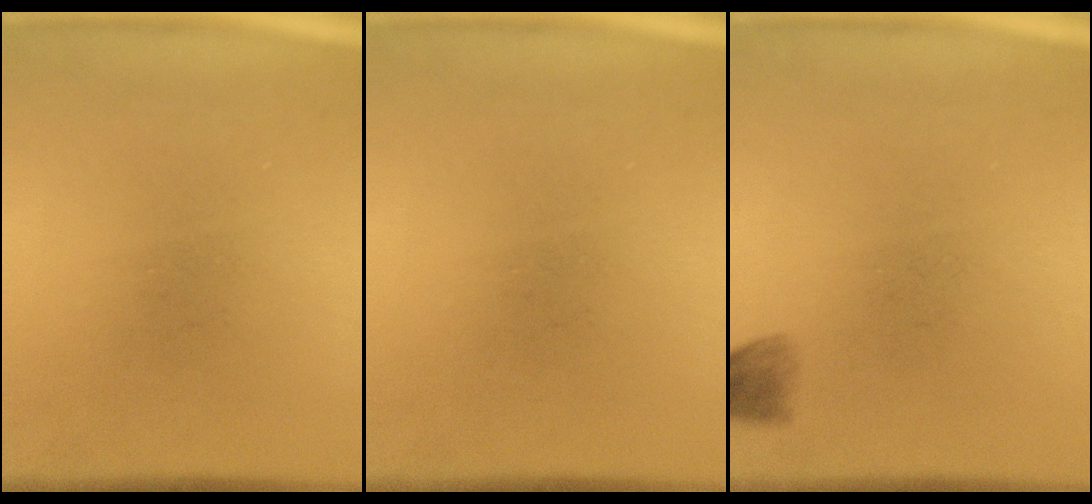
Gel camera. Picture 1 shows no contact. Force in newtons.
{"total": 0.0}
{"total": 2.2}